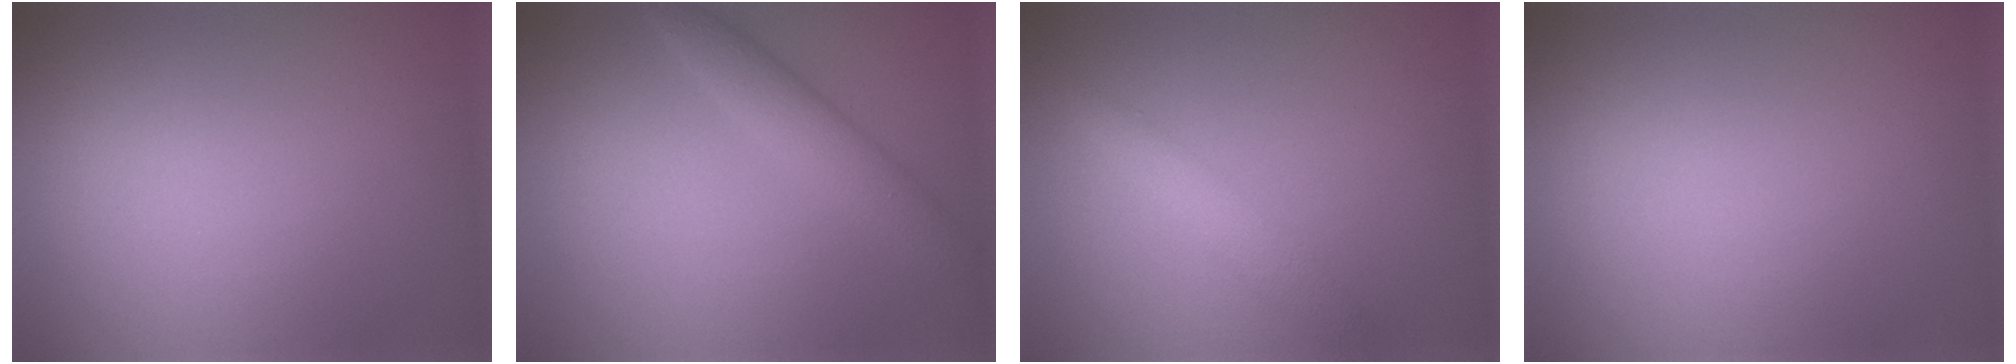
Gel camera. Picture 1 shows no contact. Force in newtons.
{"total": 3.1, "press": 3.1, "slide": 0.2}
{"total": 2.1, "press": 2.1, "slide": 0.0}
{"total": 0.0}